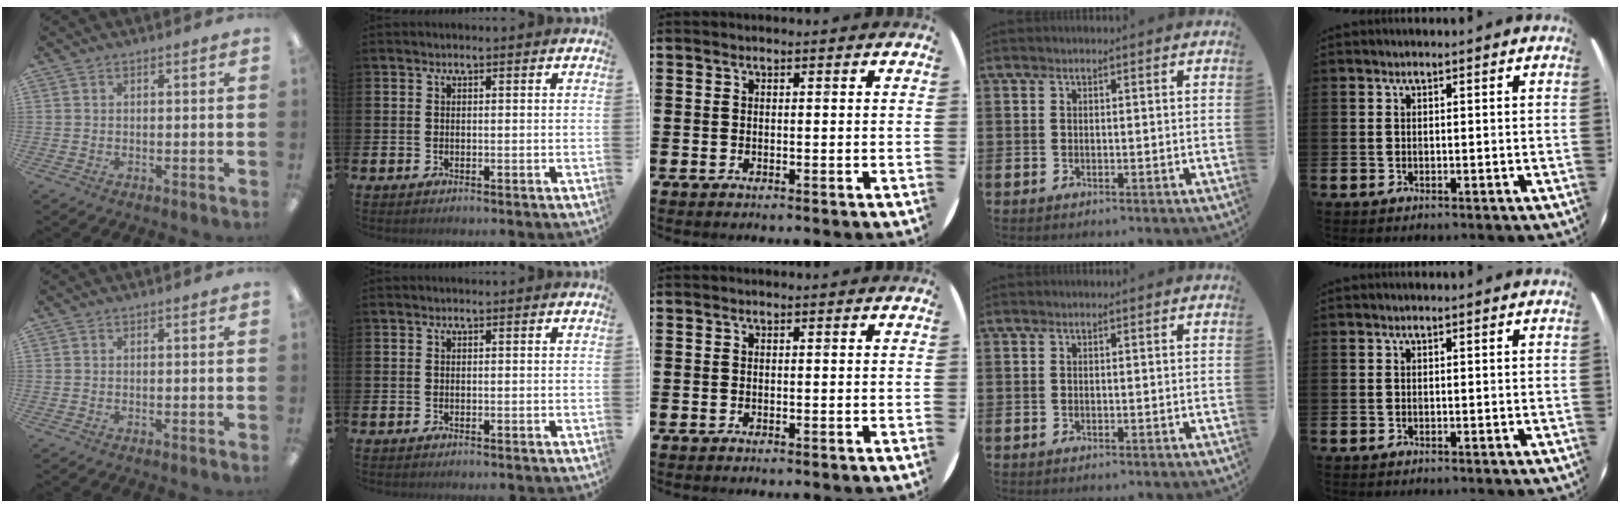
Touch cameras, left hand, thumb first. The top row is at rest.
{}